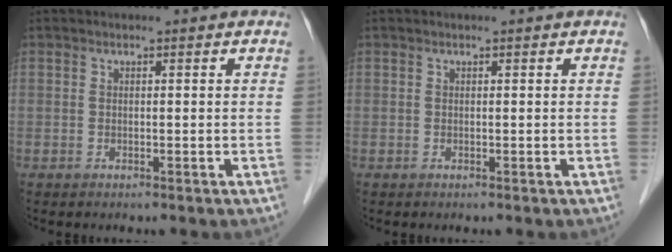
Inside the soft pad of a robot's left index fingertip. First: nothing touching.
{"total": 0.0}